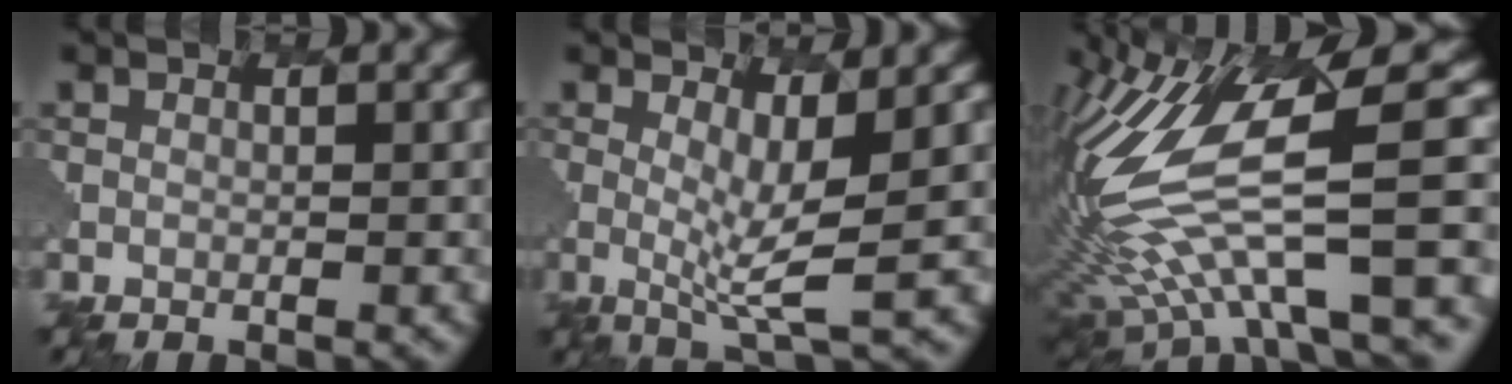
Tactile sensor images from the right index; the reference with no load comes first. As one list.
[{"total": 2.7, "force": [1.5, -1.1, 1.9], "torque": [-0.057, 0.015, -0.005]}, {"total": 9.7, "force": [2.1, 2.4, 9.2], "torque": [-0.244, 0.032, 0.020]}]